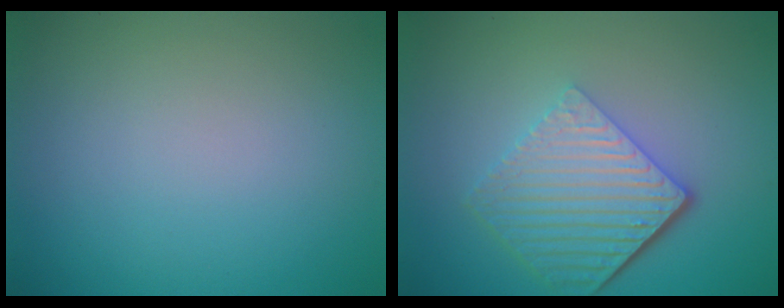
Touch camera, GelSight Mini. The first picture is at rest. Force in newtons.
{"total": 6.1, "press": 4.3, "slide": 4.4}